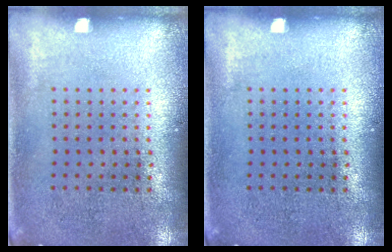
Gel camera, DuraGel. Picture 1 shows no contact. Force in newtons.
{"total": 0.0}